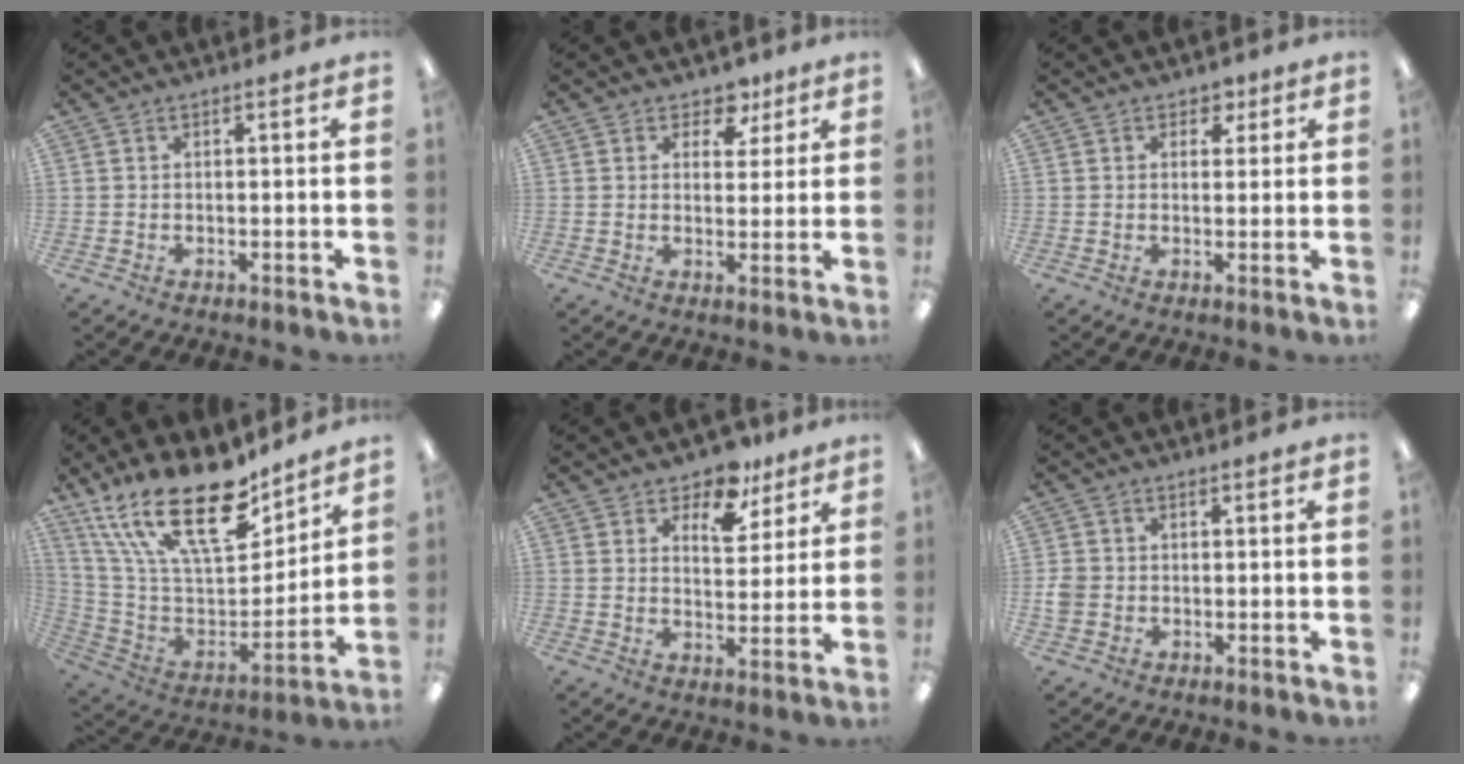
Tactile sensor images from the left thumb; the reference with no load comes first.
{"total": 5.5, "force": [3.5, 3.7, 1.8], "torque": [-0.017, -0.014, 0.060]}
{"total": 2.8, "force": [1.6, 2.2, 0.8], "torque": [-0.001, 0.000, 0.026]}
{"total": 24.5, "force": [16.5, 10.2, 15.0], "torque": [-0.291, -0.109, 0.291]}
{"total": 9.1, "force": [7.0, 4.6, 3.6], "torque": [-0.049, -0.046, 0.122]}
{"total": 3.1, "force": [-0.3, 2.9, 1.0], "torque": [-0.008, 0.002, -0.007]}